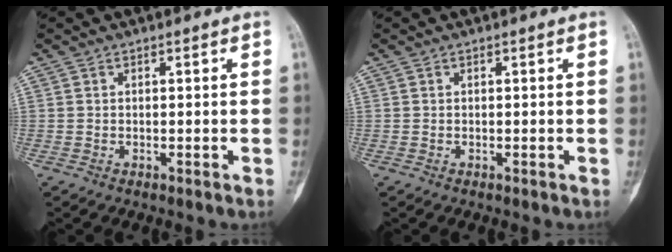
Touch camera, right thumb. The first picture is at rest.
{"total": 0.0}